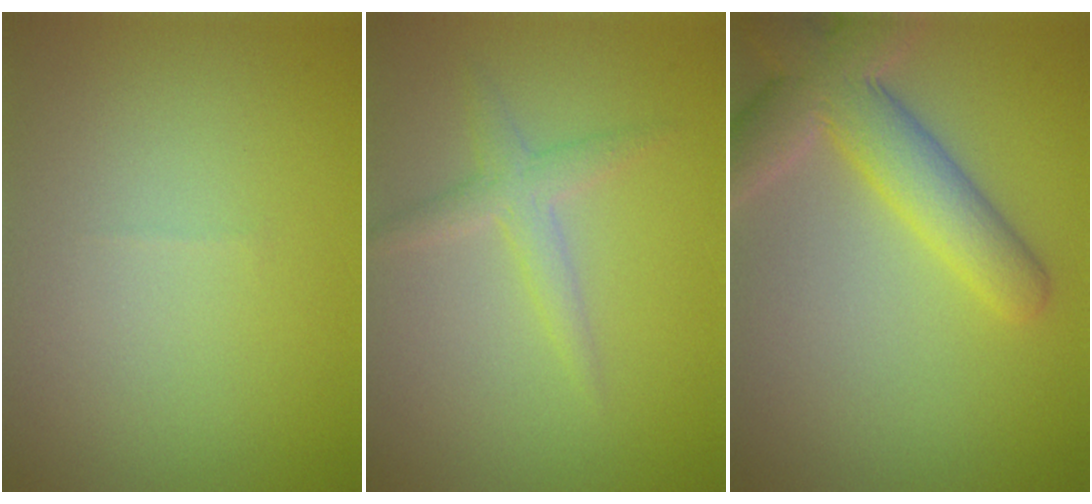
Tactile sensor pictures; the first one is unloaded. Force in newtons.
{"total": 2.1, "press": 2.1, "slide": 0.1}
{"total": 6.4, "press": 6.4, "slide": 0.4}